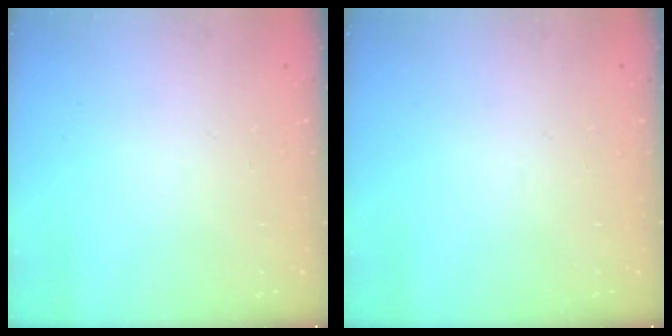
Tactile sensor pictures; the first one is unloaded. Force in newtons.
{"total": 0.0}